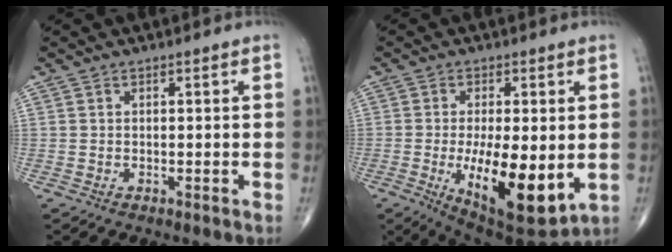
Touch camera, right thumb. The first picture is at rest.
{"total": 15.9, "force": [-2.8, 5.9, 14.5], "torque": [-0.233, -0.029, -0.028]}